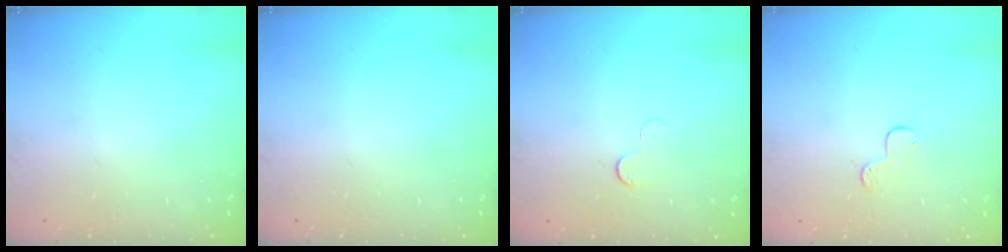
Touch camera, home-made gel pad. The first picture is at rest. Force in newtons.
{"total": 0.0}
{"total": 3.2, "press": 3.1, "slide": 0.3}
{"total": 5.5, "press": 5.5, "slide": 0.6}